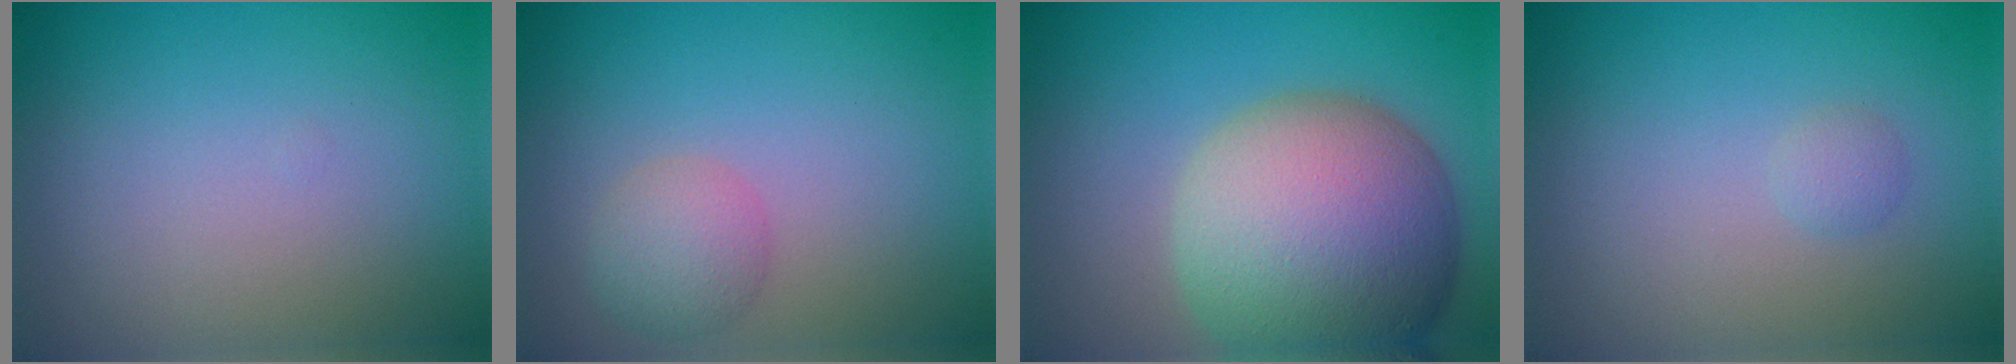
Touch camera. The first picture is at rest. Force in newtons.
{"total": 2.5, "press": 2.5, "slide": 0.1}
{"total": 14.6, "press": 14.6, "slide": 1.3}
{"total": 0.9, "press": 0.9, "slide": 0.0}